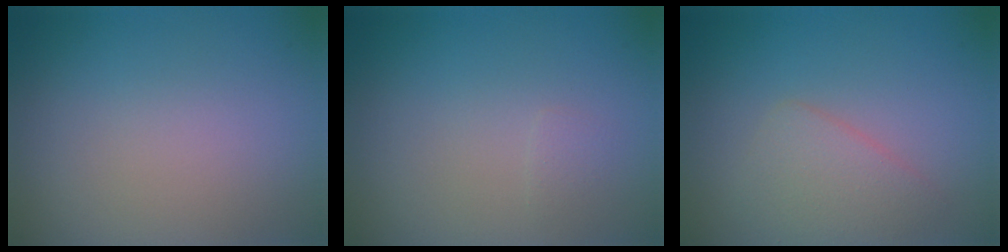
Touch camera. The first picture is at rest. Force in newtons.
{"total": 0.6, "press": 0.6, "slide": 0.1}
{"total": 2.6, "press": 2.6, "slide": 0.1}